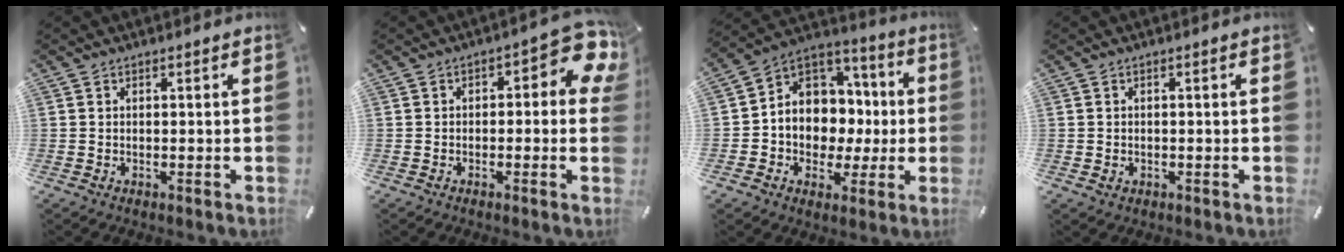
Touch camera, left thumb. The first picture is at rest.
{"total": 7.8, "force": [1.2, 3.8, 6.7], "torque": [-0.085, -0.010, 0.016]}
{"total": 10.1, "force": [0.4, 9.8, 2.4], "torque": [-0.045, -0.017, 0.020]}
{"total": 1.3, "force": [-0.3, 1.2, 0.4], "torque": [-0.009, 0.005, -0.008]}